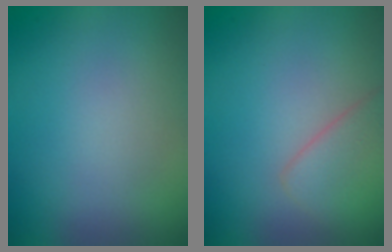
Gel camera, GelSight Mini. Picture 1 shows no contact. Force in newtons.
{"total": 2.9, "press": 2.9, "slide": 0.1}